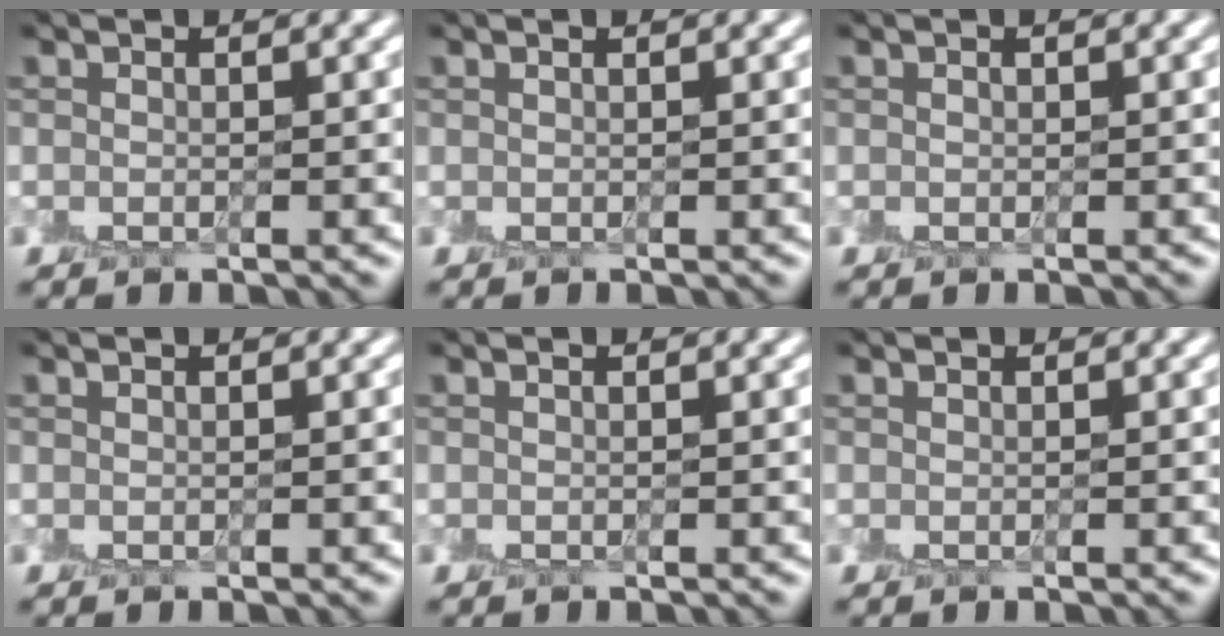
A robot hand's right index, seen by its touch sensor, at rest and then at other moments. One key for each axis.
{"total": 0.0}
{"total": 0.0}
{"total": 0.0}
{"total": 0.0}
{"total": 0.0}